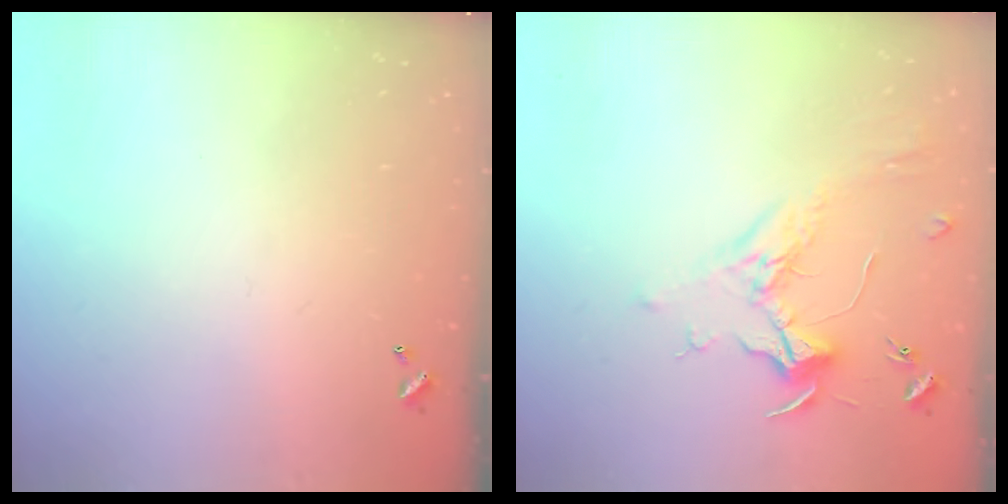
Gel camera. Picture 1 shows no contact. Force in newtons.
{"total": 2.0, "press": 1.9, "slide": 0.7}